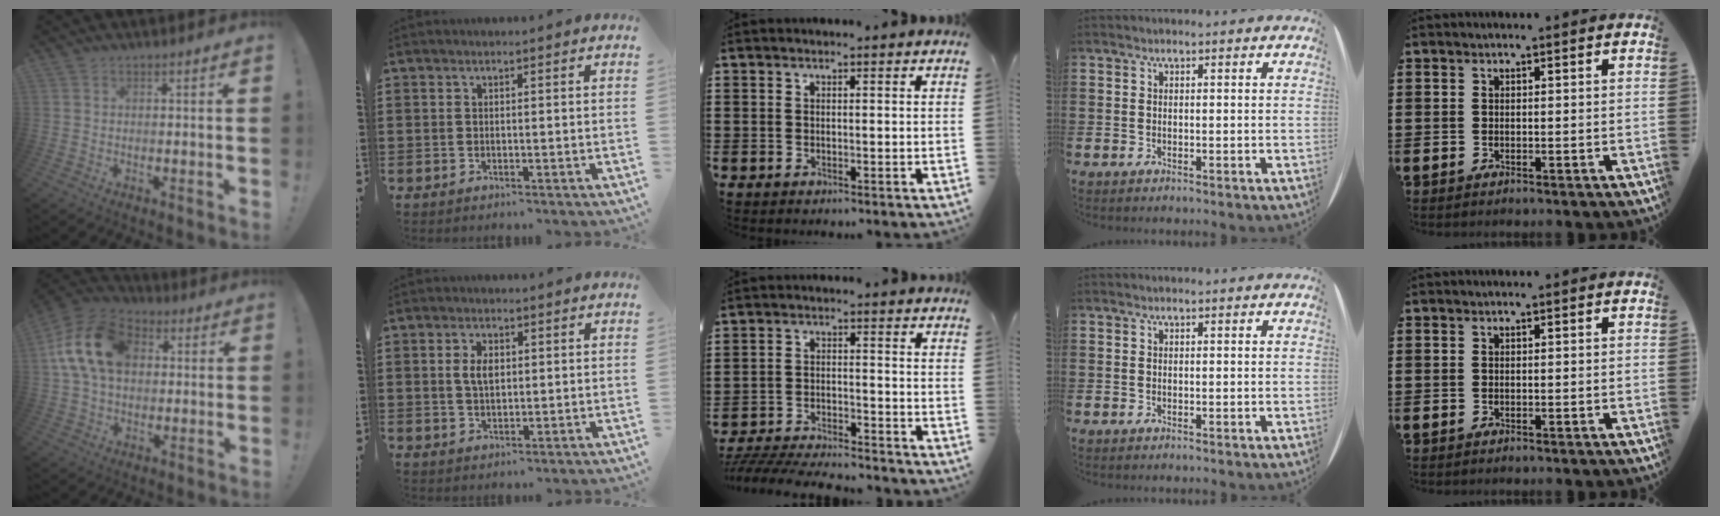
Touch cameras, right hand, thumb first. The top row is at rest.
{"thumb": {"total": 17.2, "force": [3.6, 12.1, 11.6], "torque": [-0.203, 0.012, 0.069]}, "index": {"total": 3.3, "force": [0.6, 1.8, 2.7], "torque": [-0.048, 0.007, 0.006]}, "middle": {"total": 5.5, "force": [-5.5, 0.3, 1.0], "torque": [-0.026, -0.001, -0.110]}}